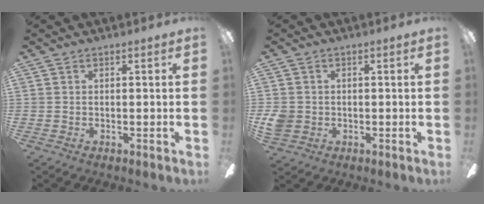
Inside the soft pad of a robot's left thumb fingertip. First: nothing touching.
{"total": 3.9, "force": [-0.4, 3.7, 1.4], "torque": [-0.025, 0.005, -0.007]}